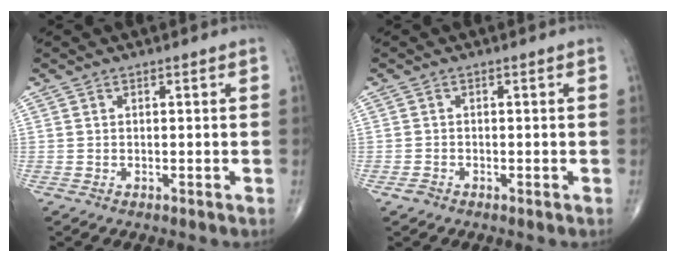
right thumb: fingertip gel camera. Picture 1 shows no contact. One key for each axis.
{"total": 1.1, "fx": -0.7, "fy": 0.7, "fz": 0.3, "tx": -0.005, "ty": 0.001, "tz": -0.017}